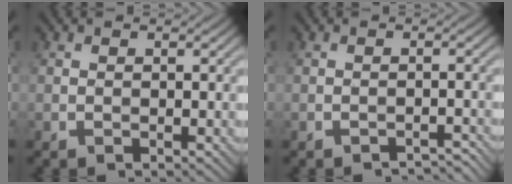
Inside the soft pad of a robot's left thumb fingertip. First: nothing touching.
{"total": 1.7, "force": [-1.6, 0.2, 0.4], "torque": [0.001, 0.005, -0.022]}